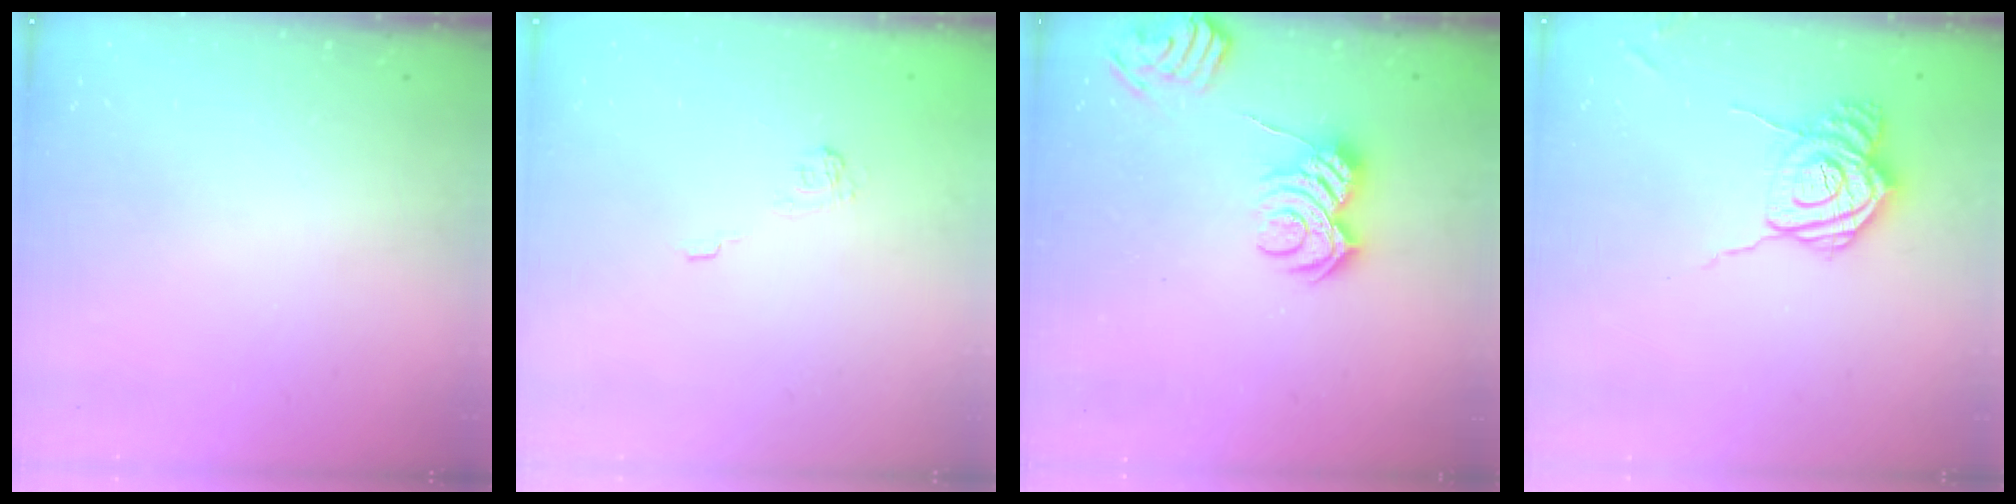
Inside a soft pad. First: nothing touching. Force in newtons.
{"total": 3.8, "press": 3.5, "slide": 1.4}
{"total": 4.4, "press": 4.3, "slide": 0.6}
{"total": 14.0, "press": 13.9, "slide": 0.8}